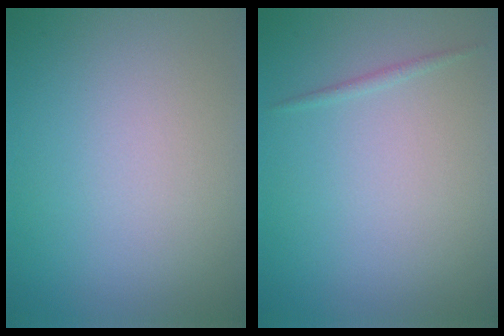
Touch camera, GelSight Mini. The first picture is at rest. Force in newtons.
{"total": 0.6, "press": 0.6, "slide": 0.1}